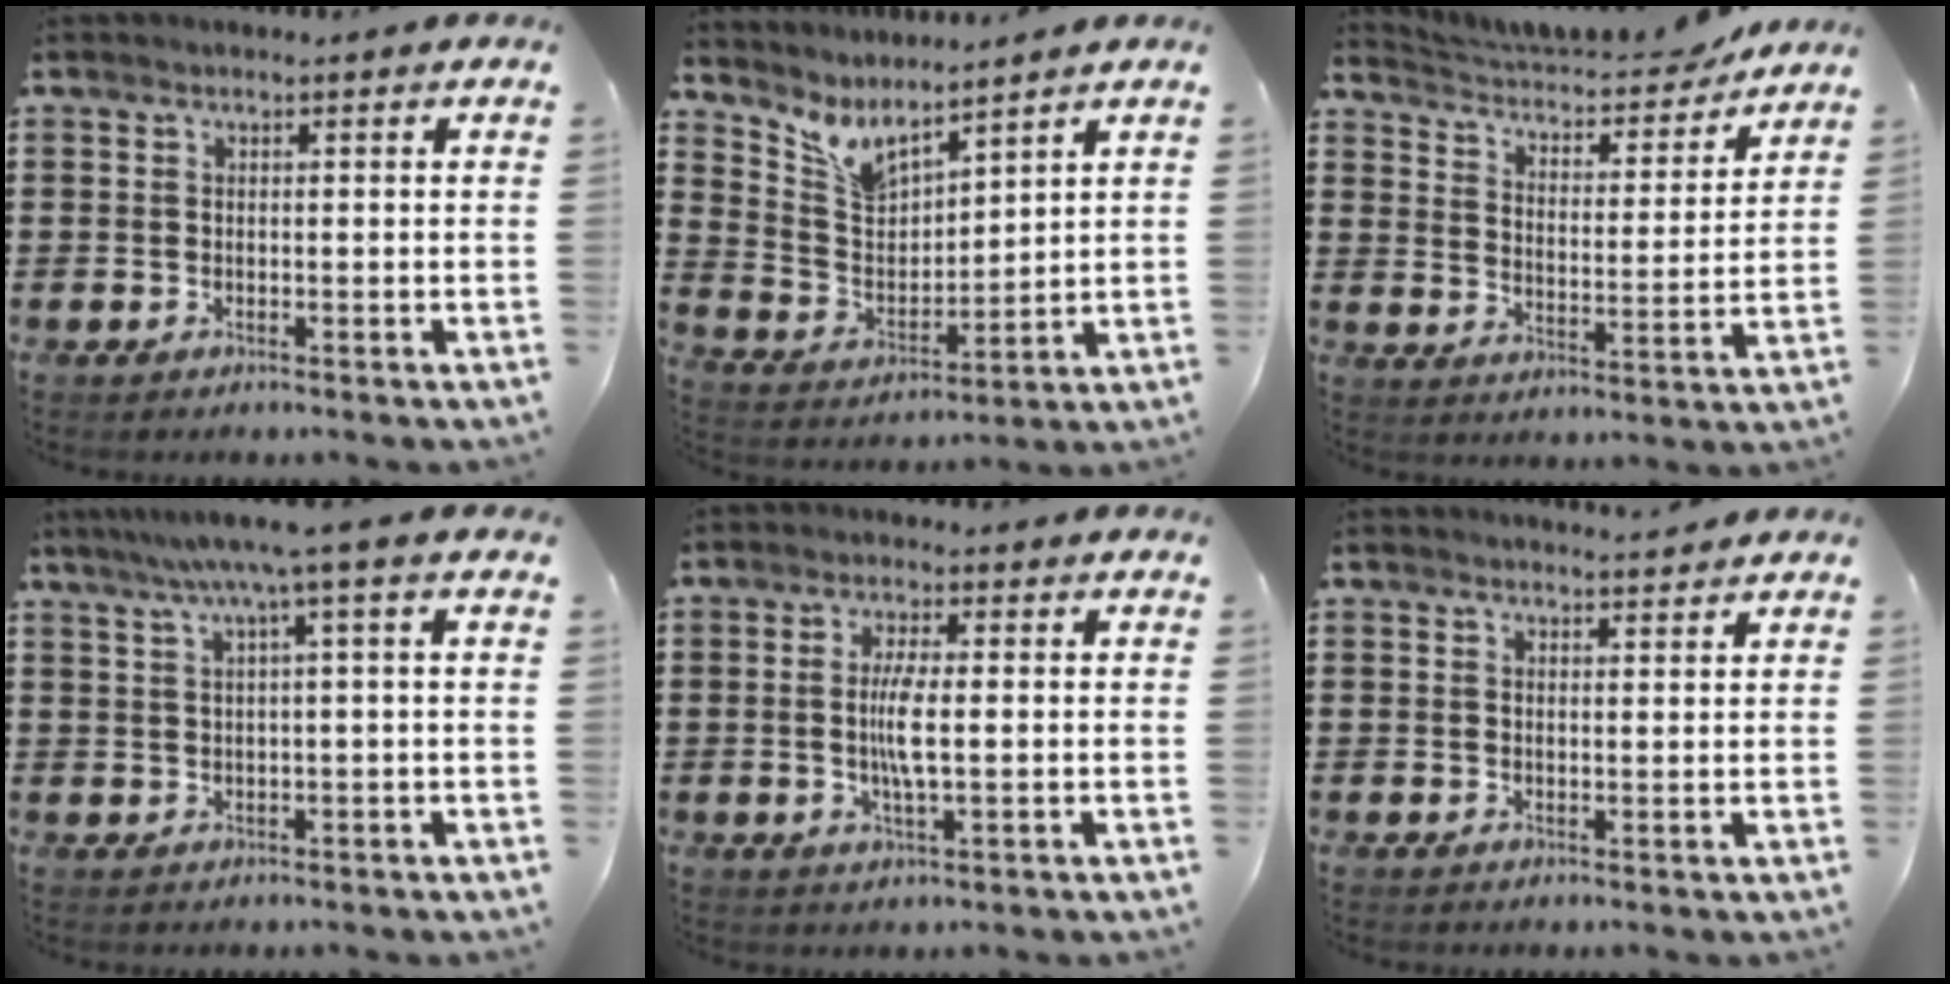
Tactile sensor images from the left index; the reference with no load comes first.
{"total": 6.1, "force": [5.4, 1.6, 2.3], "torque": [-0.070, -0.029, 0.097]}
{"total": 5.3, "force": [5.1, 1.0, 1.3], "torque": [-0.052, -0.034, 0.086]}
{"total": 5.2, "force": [2.4, -0.7, 4.6], "torque": [-0.092, -0.005, 0.037]}
{"total": 5.1, "force": [-0.1, 1.0, 5.0], "torque": [-0.104, -0.003, -0.008]}
{"total": 2.1, "force": [2.1, 0.0, 0.3], "torque": [-0.011, -0.002, 0.041]}